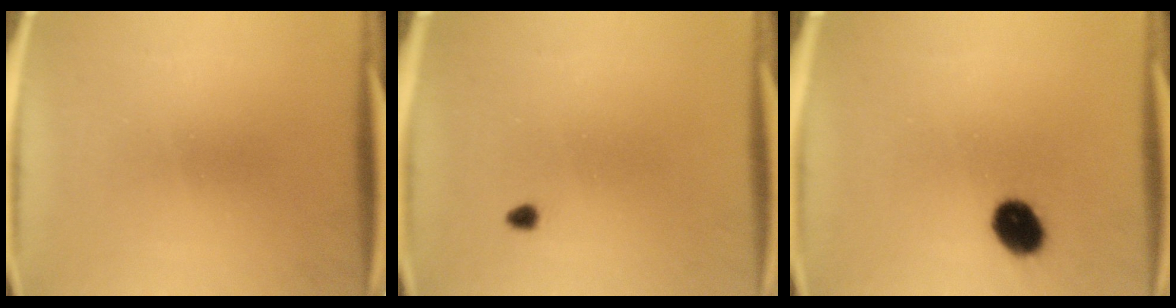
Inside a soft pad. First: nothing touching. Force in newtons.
{"total": 1.0}
{"total": 7.2}